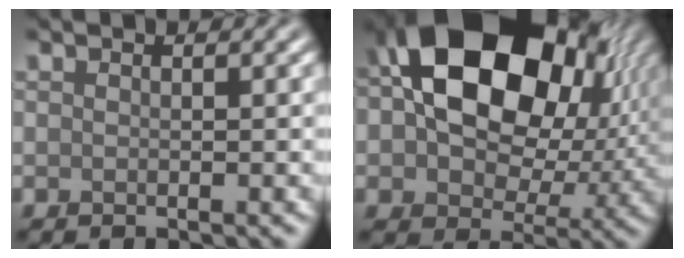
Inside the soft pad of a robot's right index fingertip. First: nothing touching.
{"total": 17.1, "force": [3.7, 11.4, 12.3], "torque": [-0.199, 0.025, 0.054]}